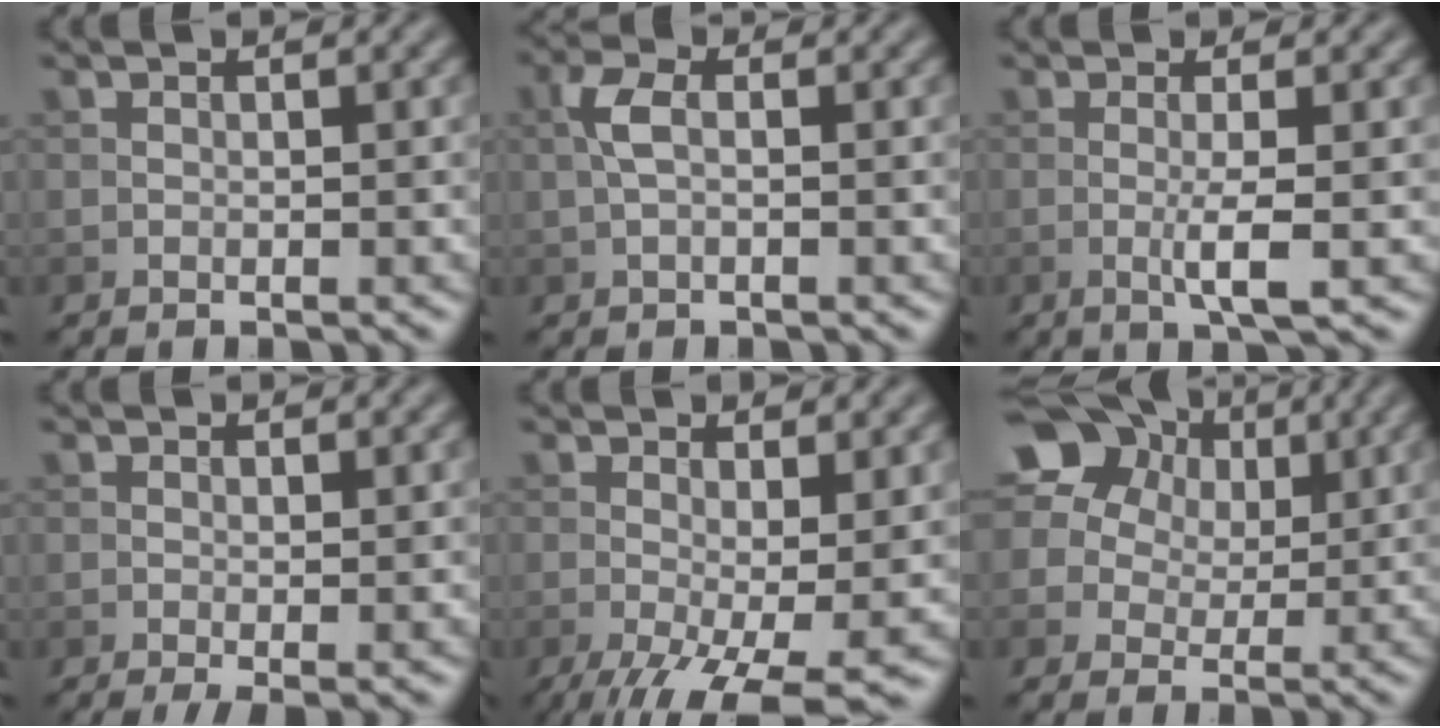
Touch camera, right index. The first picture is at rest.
{"total": 2.3, "force": [0.1, 1.1, 2.1], "torque": [-0.046, 0.007, -0.004]}
{"total": 3.1, "force": [-0.4, 0.4, 3.0], "torque": [-0.055, -0.006, -0.010]}
{"total": 1.5, "force": [-0.2, 0.2, 1.4], "torque": [-0.023, -0.010, -0.004]}
{"total": 8.2, "force": [-2.7, 2.4, 7.3], "torque": [-0.125, -0.021, -0.034]}
{"total": 16.3, "force": [8.4, 11.8, 7.6], "torque": [-0.191, 0.043, 0.154]}